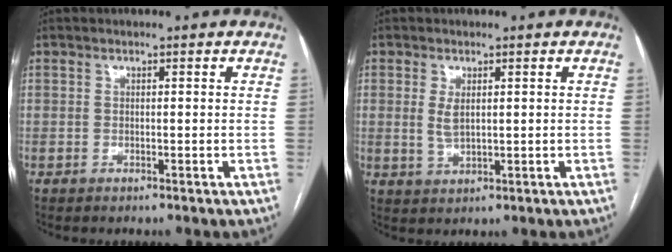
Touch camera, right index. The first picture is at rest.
{"total": 2.9, "force": [0.6, 1.3, 2.5], "torque": [-0.054, -0.004, 0.018]}